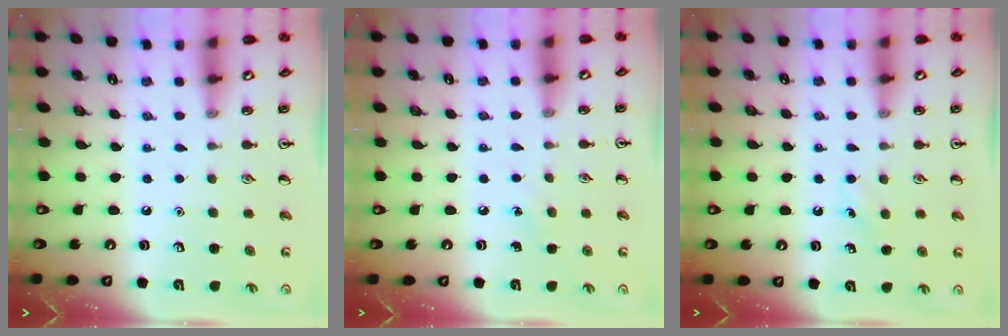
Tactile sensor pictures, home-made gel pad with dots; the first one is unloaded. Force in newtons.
{"total": 3.6, "press": 3.4, "slide": 1.1}
{"total": 3.2, "press": 2.9, "slide": 1.1}